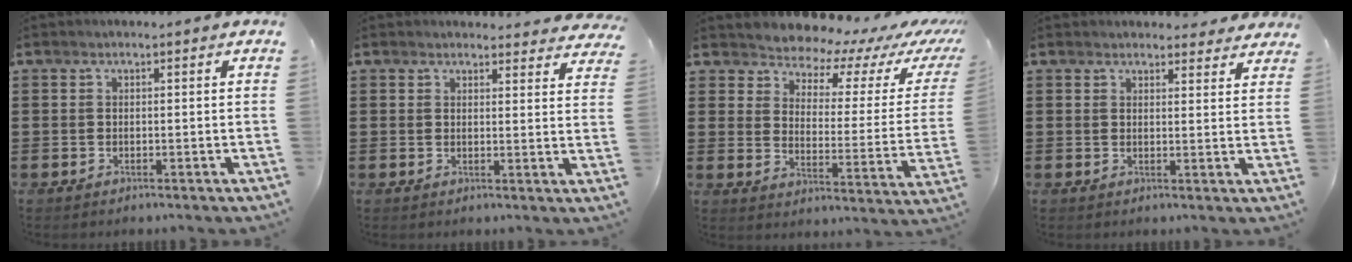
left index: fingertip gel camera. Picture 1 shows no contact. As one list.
[{"total": 2.5, "force": [2.5, 0.4, 0.2], "torque": [-0.003, -0.011, 0.045]}, {"total": 5.6, "force": [5.4, 1.4, 0.3], "torque": [-0.027, -0.055, 0.088]}, {"total": 2.8, "force": [2.7, 0.6, 0.4], "torque": [-0.007, -0.008, 0.050]}]